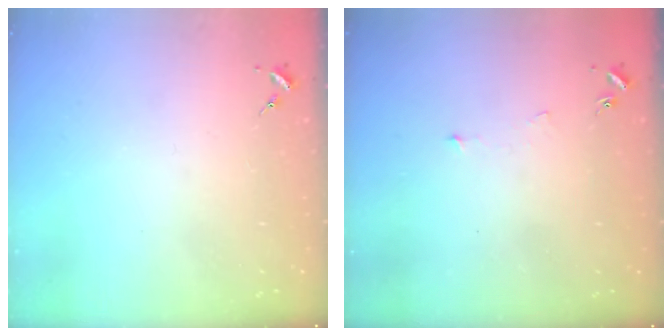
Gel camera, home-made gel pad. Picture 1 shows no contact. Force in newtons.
{"total": 3.7, "press": 3.7, "slide": 0.2}